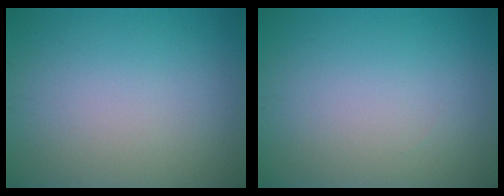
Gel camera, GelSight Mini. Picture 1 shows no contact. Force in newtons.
{"total": 0.0}